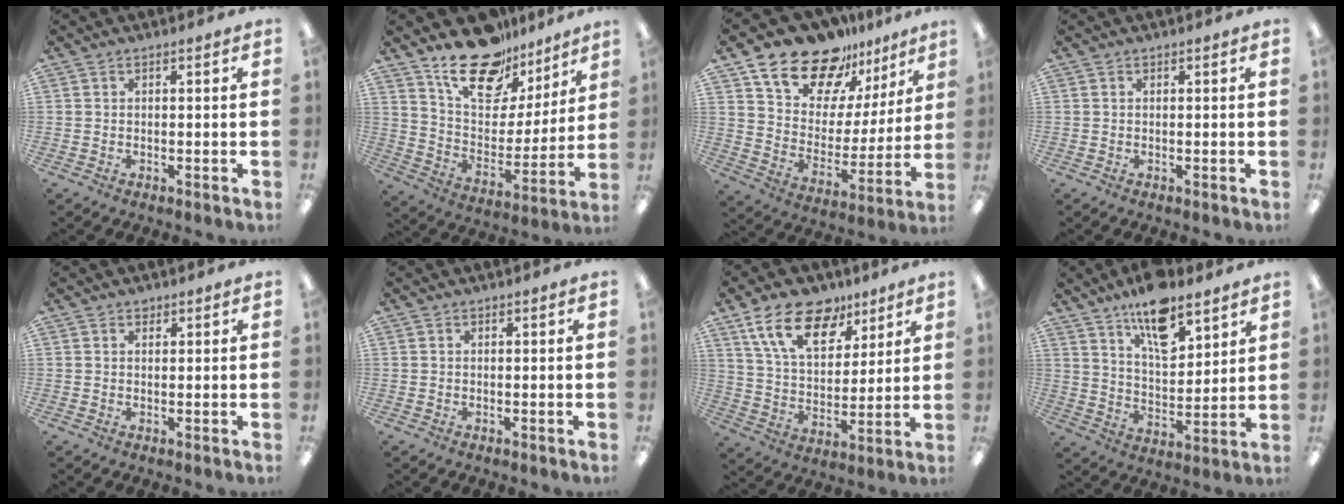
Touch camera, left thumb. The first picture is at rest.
{"total": 19.8, "force": [14.8, 9.7, 8.7], "torque": [-0.146, -0.095, 0.262]}
{"total": 17.4, "force": [13.9, 9.0, 5.4], "torque": [-0.111, -0.104, 0.250]}
{"total": 0.0}
{"total": 1.1, "force": [0.9, 0.6, 0.1], "torque": [0.005, -0.003, 0.016]}
{"total": 0.0}
{"total": 17.1, "force": [10.5, 9.5, 9.5], "torque": [-0.164, -0.037, 0.193]}
{"total": 13.8, "force": [10.0, 5.6, 7.6], "torque": [-0.119, -0.054, 0.173]}